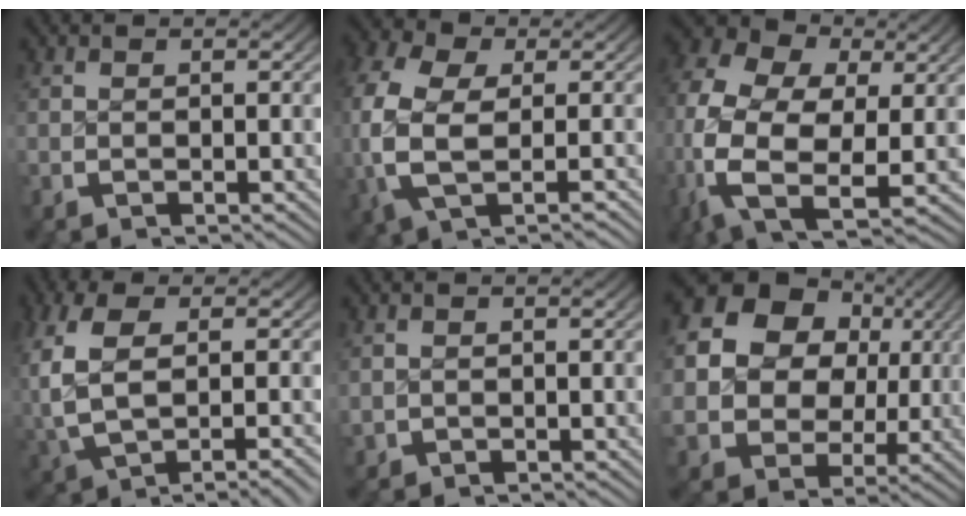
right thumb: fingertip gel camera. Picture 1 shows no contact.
{"total": 8.2, "force": [-0.2, 5.5, 6.1], "torque": [-0.165, -0.029, 0.008]}
{"total": 14.6, "force": [-0.8, 10.5, 10.1], "torque": [-0.244, -0.062, -0.001]}
{"total": 7.1, "force": [-0.8, 3.5, 6.1], "torque": [-0.145, -0.016, 0.006]}
{"total": 0.7, "force": [0.1, 0.7, 0.0], "torque": [0.001, -0.006, 0.009]}
{"total": 13.6, "force": [2.1, 10.7, 8.0], "torque": [-0.186, -0.029, 0.039]}